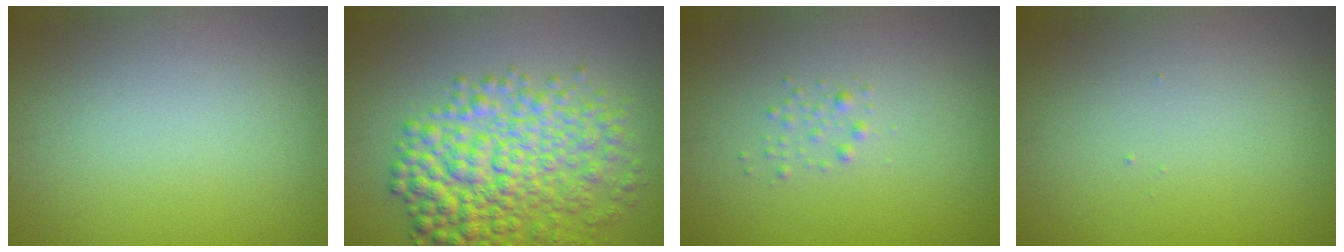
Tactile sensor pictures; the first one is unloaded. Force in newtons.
{"total": 7.9, "press": 7.9, "slide": 0.1}
{"total": 0.8, "press": 0.8, "slide": 0.1}
{"total": 0.0}